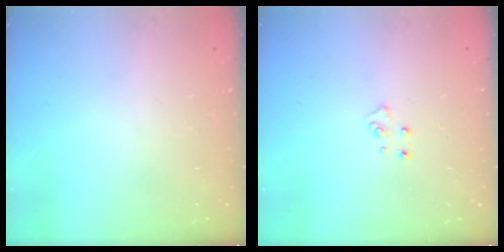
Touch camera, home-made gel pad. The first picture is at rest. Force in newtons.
{"total": 5.1, "press": 5.1, "slide": 0.4}